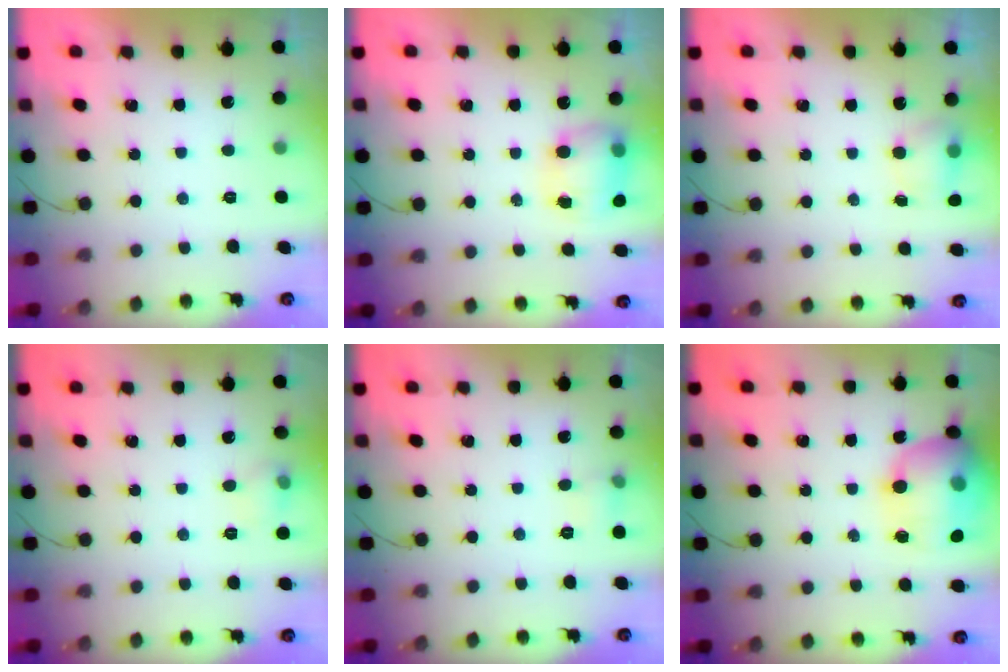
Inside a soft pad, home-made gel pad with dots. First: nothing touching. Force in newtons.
{"total": 8.4, "press": 8.3, "slide": 1.3}
{"total": 5.2, "press": 5.1, "slide": 1.1}
{"total": 5.9, "press": 5.6, "slide": 1.9}
{"total": 5.2, "press": 4.9, "slide": 1.7}
{"total": 19.5, "press": 19.4, "slide": 2.4}